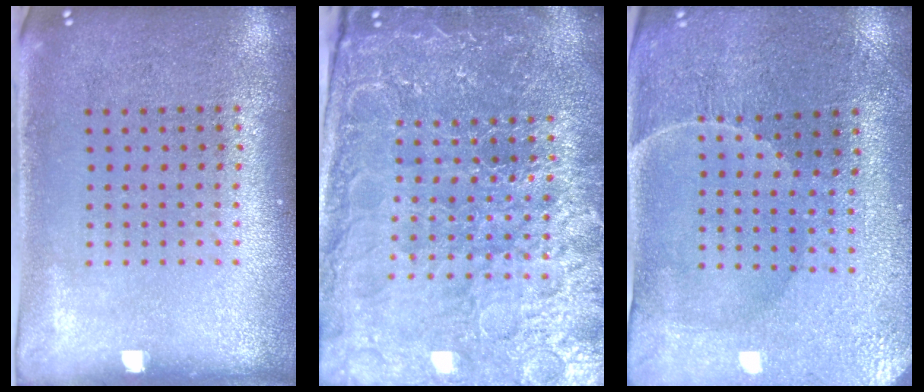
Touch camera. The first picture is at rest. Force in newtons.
{"total": 5.2, "press": 4.8, "slide": 2.1}
{"total": 1.0, "press": 0.9, "slide": 0.3}